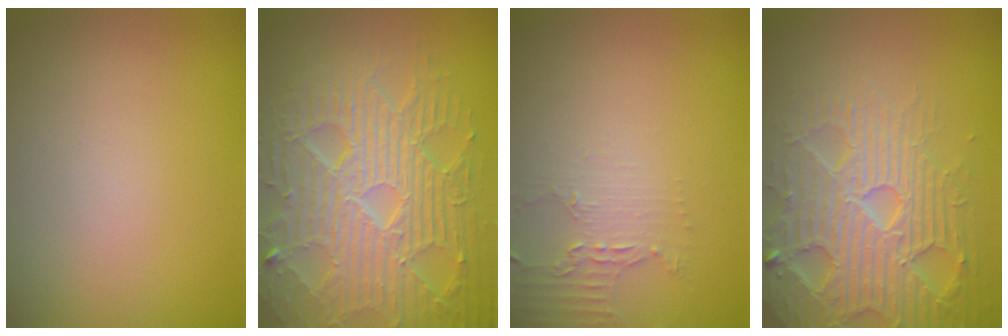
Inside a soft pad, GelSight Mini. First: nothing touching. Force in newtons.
{"total": 10.5, "press": 6.7, "slide": 8.1}
{"total": 2.0, "press": 1.5, "slide": 1.4}
{"total": 7.0, "press": 6.9, "slide": 1.4}